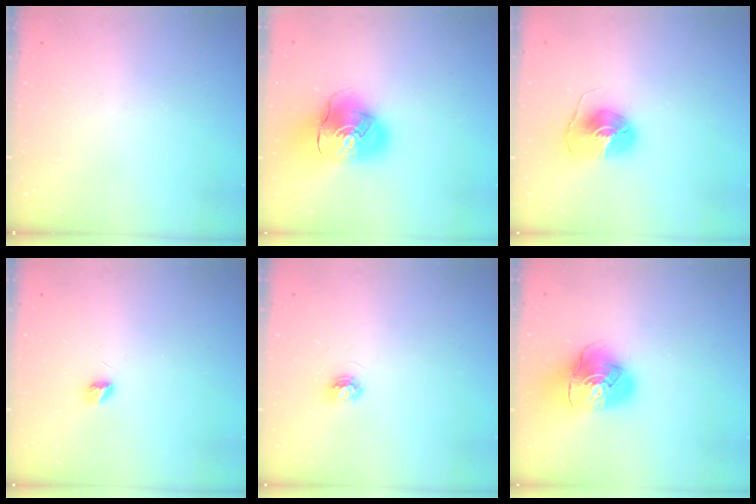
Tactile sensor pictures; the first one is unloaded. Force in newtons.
{"total": 15.9, "press": 15.6, "slide": 2.7}
{"total": 8.1, "press": 8.1, "slide": 0.3}
{"total": 3.8, "press": 3.7, "slide": 0.5}
{"total": 3.7, "press": 3.7, "slide": 0.5}
{"total": 12.8, "press": 12.6, "slide": 1.9}